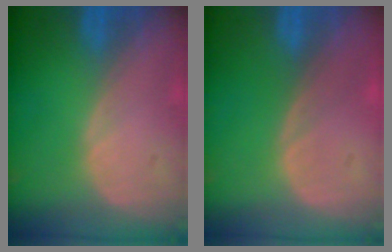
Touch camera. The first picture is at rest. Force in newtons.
{"total": 0.7, "press": 0.0, "slide": 0.7}